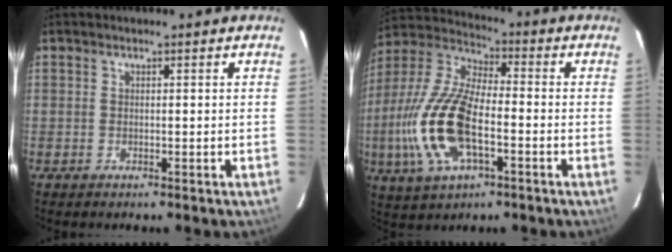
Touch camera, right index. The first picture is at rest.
{"total": 18.2, "force": [-4.5, 7.7, 15.9], "torque": [-0.347, -0.006, -0.086]}